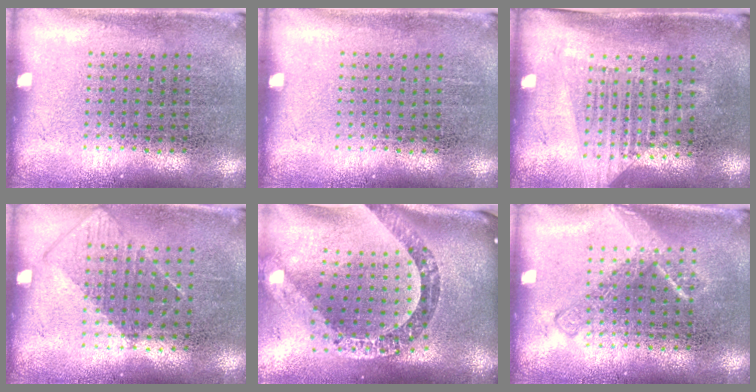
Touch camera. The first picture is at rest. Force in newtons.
{"total": 0.0}
{"total": 1.5, "press": 1.4, "slide": 0.5}
{"total": 0.9, "press": 0.7, "slide": 0.4}
{"total": 3.1, "press": 2.3, "slide": 2.1}
{"total": 1.5, "press": 1.5, "slide": 0.2}